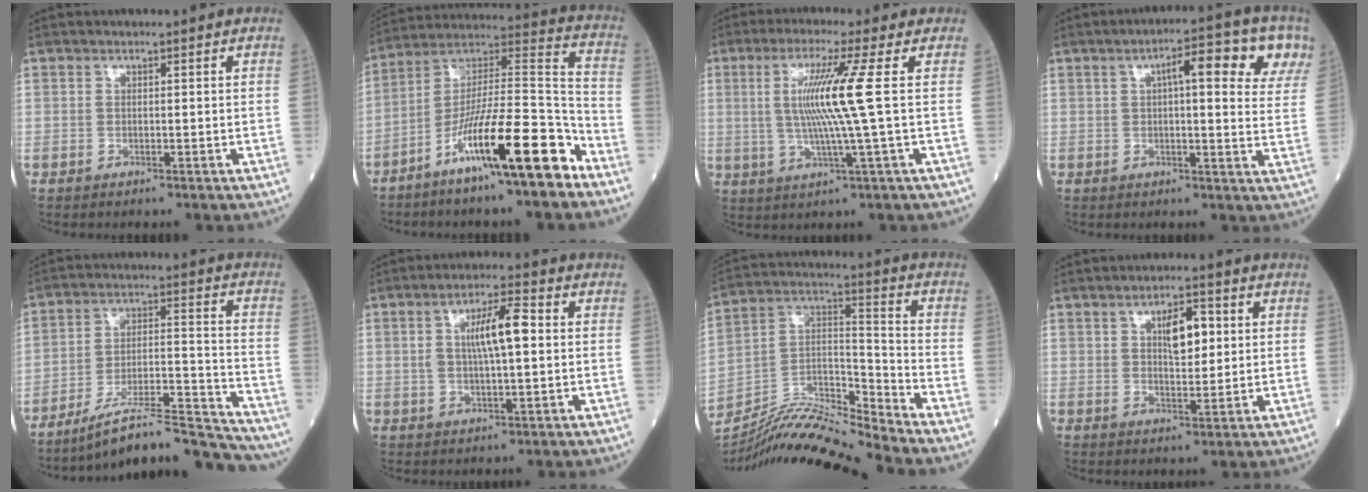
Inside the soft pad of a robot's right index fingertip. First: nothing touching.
{"total": 17.1, "force": [-9.8, 1.3, 14.0], "torque": [-0.245, 0.003, -0.167]}
{"total": 9.1, "force": [1.1, -2.0, 8.8], "torque": [-0.176, -0.001, 0.027]}
{"total": 11.6, "force": [4.9, 2.7, 10.1], "torque": [-0.129, 0.024, 0.055]}
{"total": 16.7, "force": [-15.5, 1.0, 6.0], "torque": [-0.084, 0.033, -0.251]}
{"total": 7.4, "force": [1.3, 1.6, 7.1], "torque": [-0.129, 0.017, 0.026]}
{"total": 14.5, "force": [-13.9, -1.4, 4.0], "torque": [-0.069, 0.033, -0.259]}
{"total": 5.7, "force": [1.7, 2.1, 5.1], "torque": [-0.083, 0.006, 0.029]}